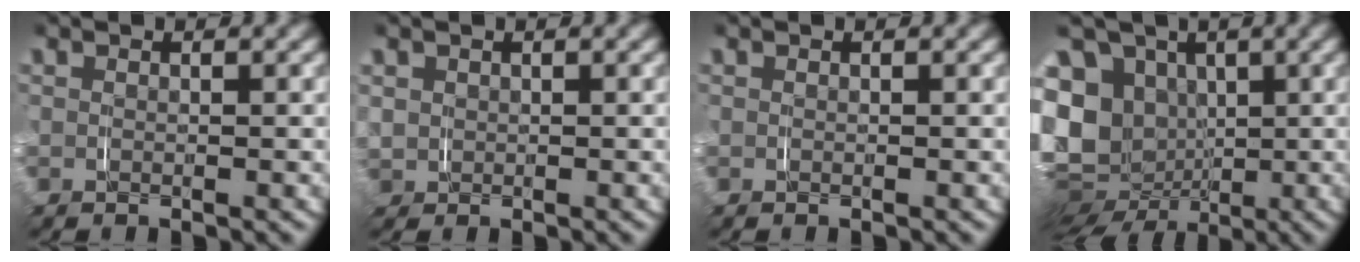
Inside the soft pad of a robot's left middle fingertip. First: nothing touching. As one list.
[{"total": 3.1, "force": [0.2, 2.9, 0.9], "torque": [-0.047, -0.009, 0.007]}, {"total": 0.0}, {"total": 15.2, "force": [-2.9, 13.3, 6.7], "torque": [-0.171, -0.062, -0.033]}]